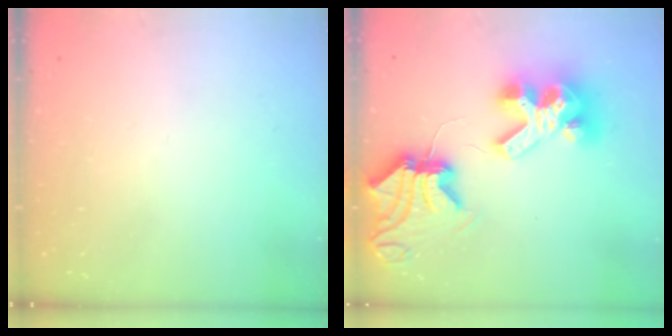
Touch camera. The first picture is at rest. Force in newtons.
{"total": 15.4, "press": 15.3, "slide": 2.1}